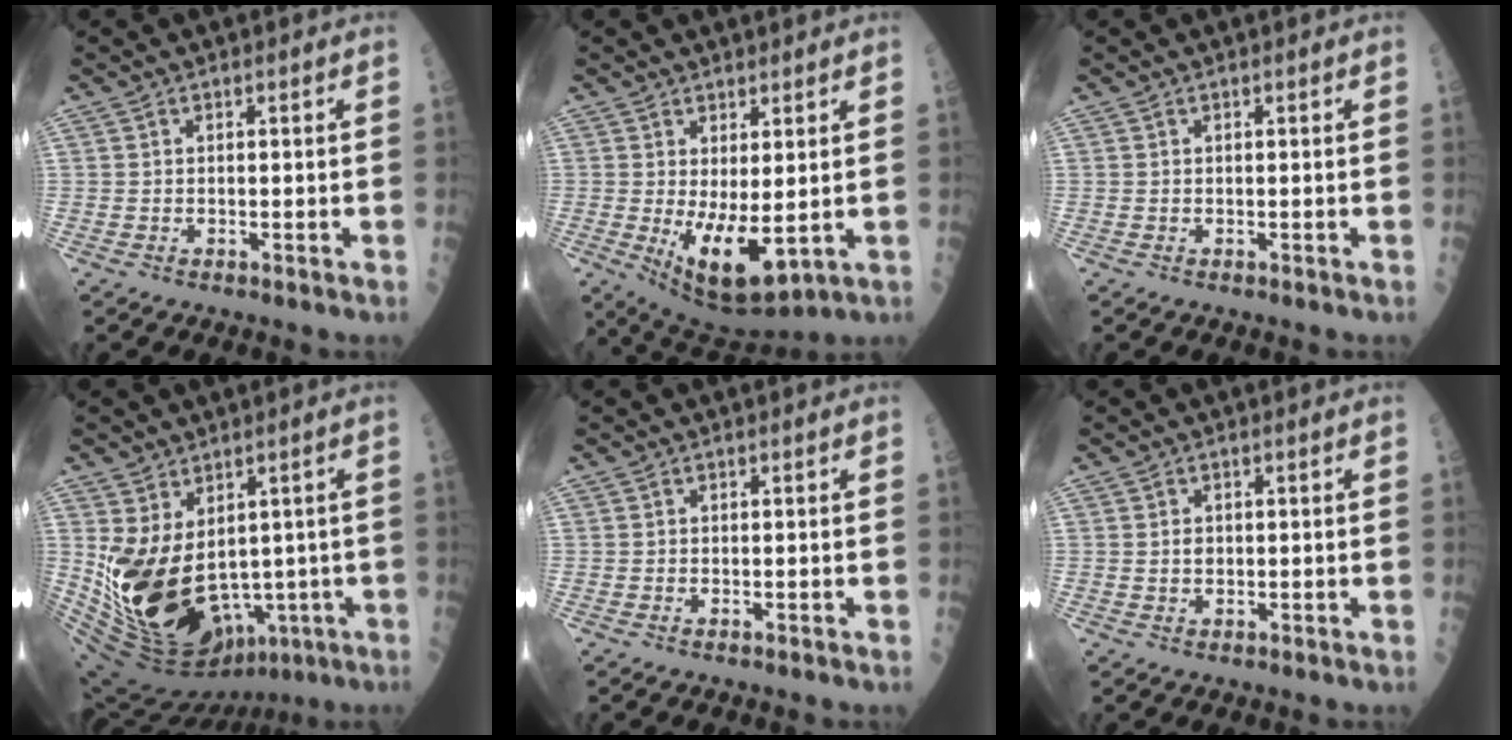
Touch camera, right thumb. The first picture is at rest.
{"total": 11.2, "force": [-1.0, 4.7, 10.1], "torque": [-0.158, -0.023, 0.008]}
{"total": 0.0}
{"total": 20.1, "force": [-2.6, 13.3, 14.8], "torque": [-0.263, -0.016, -0.002]}
{"total": 0.0}
{"total": 1.5, "force": [0.1, 1.1, 1.0], "torque": [-0.006, 0.002, 0.004]}